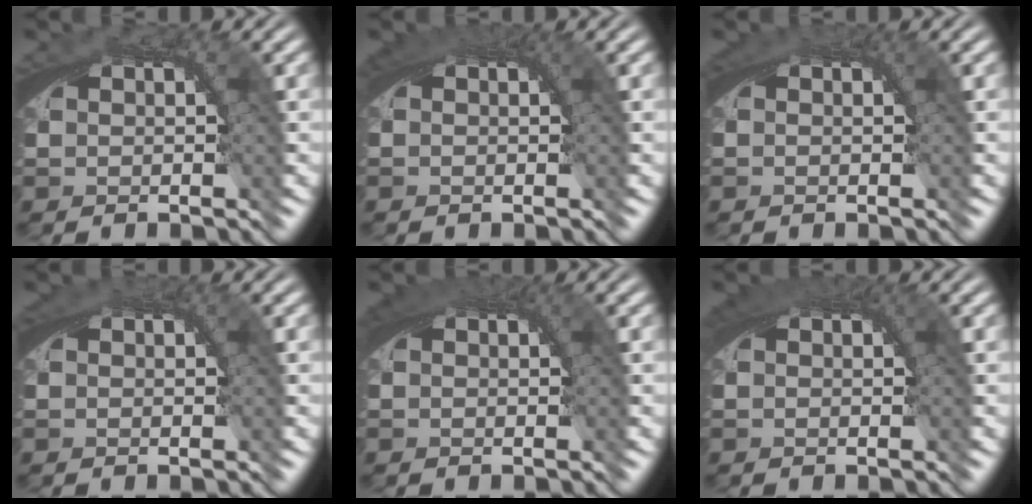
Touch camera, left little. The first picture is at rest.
{"total": 0.7, "force": [0.1, 0.5, 0.5], "torque": [-0.007, -0.004, 0.003]}
{"total": 0.0}
{"total": 0.0}
{"total": 1.2, "force": [0.2, 0.7, 0.9], "torque": [-0.014, -0.003, 0.004]}
{"total": 1.2, "force": [0.3, 0.7, 0.9], "torque": [-0.013, -0.004, 0.004]}